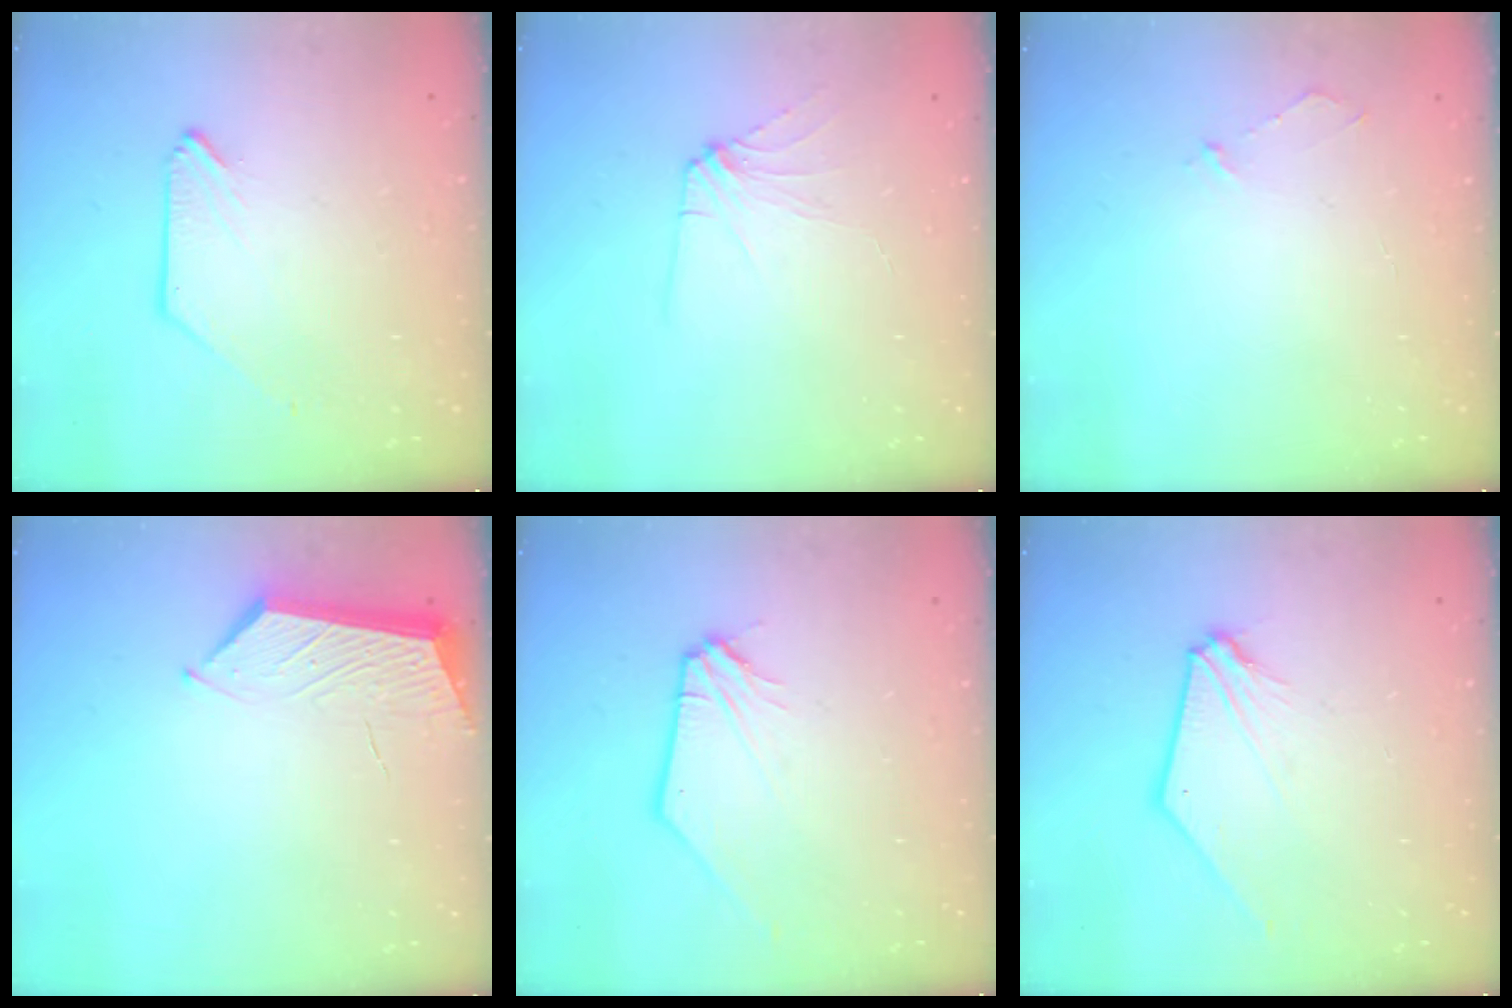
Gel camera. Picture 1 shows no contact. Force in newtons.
{"total": 3.7, "press": 3.6, "slide": 0.8}
{"total": 3.0, "press": 3.0, "slide": 0.3}
{"total": 5.5, "press": 5.5, "slide": 0.7}
{"total": 1.9, "press": 1.9, "slide": 0.4}
{"total": 5.7, "press": 5.7, "slide": 0.8}